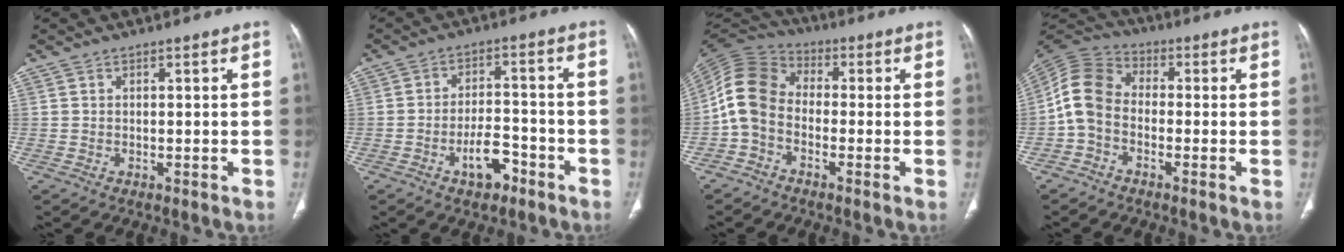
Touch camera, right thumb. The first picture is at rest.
{"total": 6.6, "force": [-3.8, 3.3, 4.3], "torque": [-0.060, 0.034, -0.060]}
{"total": 9.4, "force": [-2.1, 7.0, 6.0], "torque": [-0.117, 0.035, -0.061]}
{"total": 8.7, "force": [-1.9, 6.5, 5.6], "torque": [-0.106, 0.026, -0.055]}